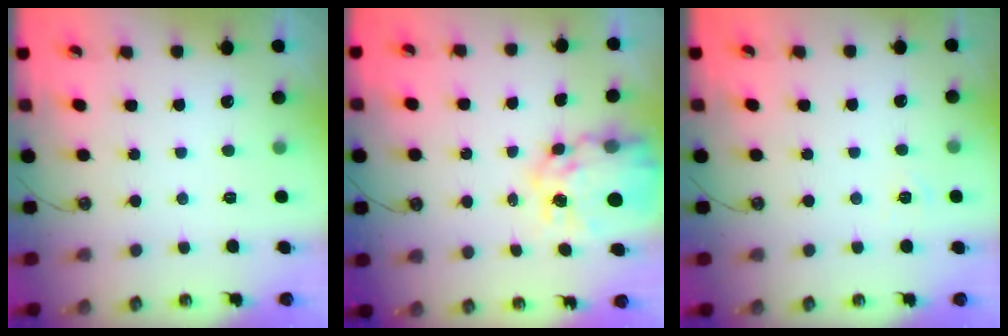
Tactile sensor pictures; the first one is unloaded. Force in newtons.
{"total": 13.6, "press": 13.6, "slide": 1.4}
{"total": 3.5, "press": 3.4, "slide": 0.4}